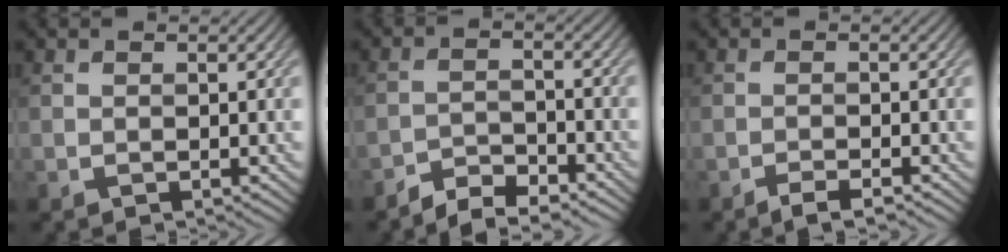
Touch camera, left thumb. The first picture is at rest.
{"total": 4.2, "force": [-3.9, 1.0, 1.4], "torque": [-0.025, 0.002, -0.076]}
{"total": 2.1, "force": [-1.6, 0.3, 1.4], "torque": [-0.019, 0.003, -0.034]}